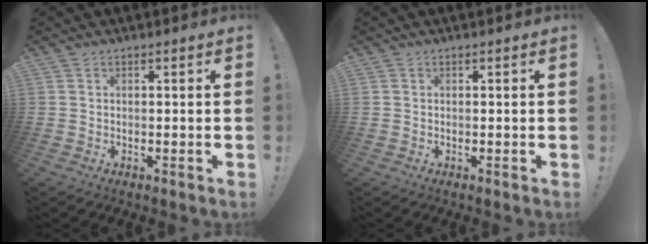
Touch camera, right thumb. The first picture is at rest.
{"total": 0.0}